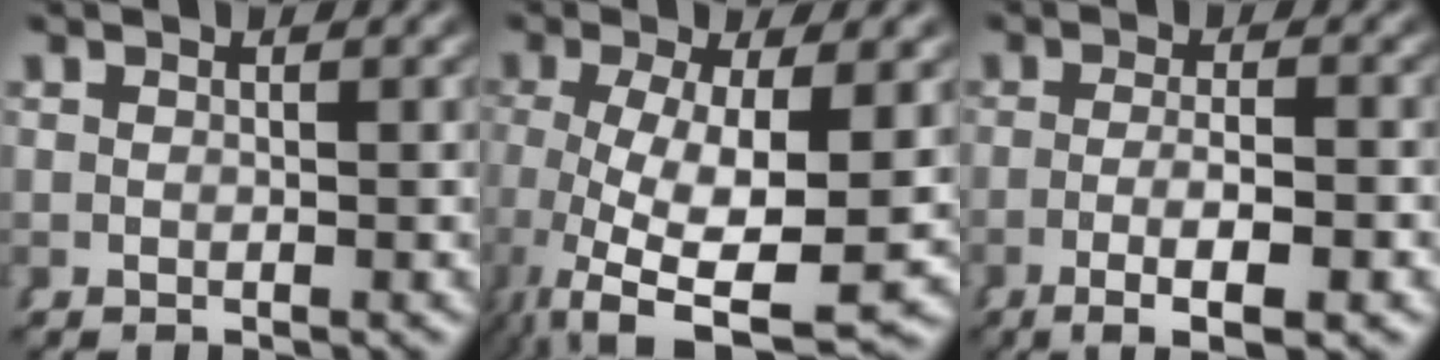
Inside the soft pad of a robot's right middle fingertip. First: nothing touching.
{"total": 8.4, "force": [-2.0, 3.6, 7.3], "torque": [-0.159, -0.052, 0.005]}
{"total": 5.4, "force": [-3.3, 0.8, 4.2], "torque": [-0.074, -0.018, -0.040]}